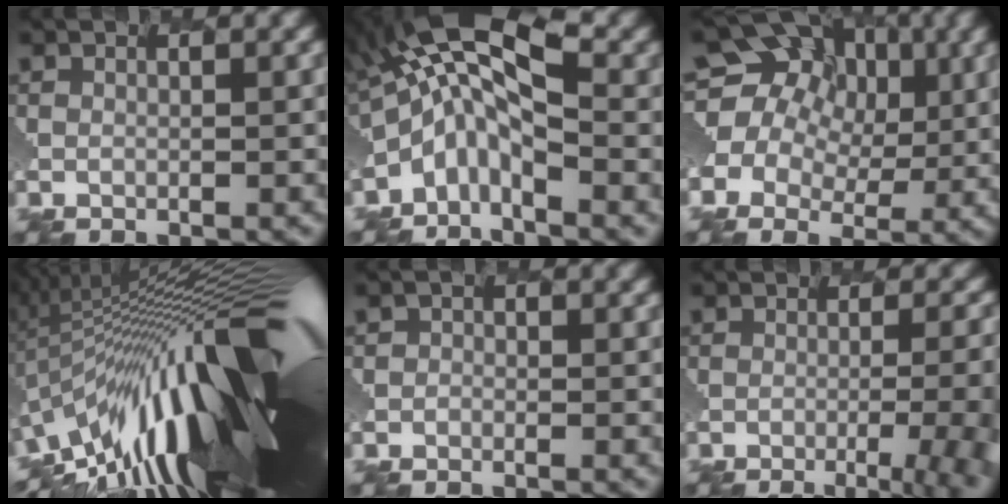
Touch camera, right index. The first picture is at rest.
{"total": 6.9, "force": [-1.0, 2.4, 6.4], "torque": [-0.137, 0.022, -0.046]}
{"total": 11.5, "force": [3.9, 9.9, 4.4], "torque": [-0.122, 0.044, 0.032]}
{"total": 16.7, "force": [-2.8, 6.1, 15.3], "torque": [-0.211, 0.016, -0.075]}
{"total": 0.7, "force": [-0.5, 0.0, -0.5], "torque": [0.002, 0.005, -0.010]}
{"total": 8.7, "force": [-3.8, 2.8, 7.3], "torque": [-0.077, 0.000, -0.049]}